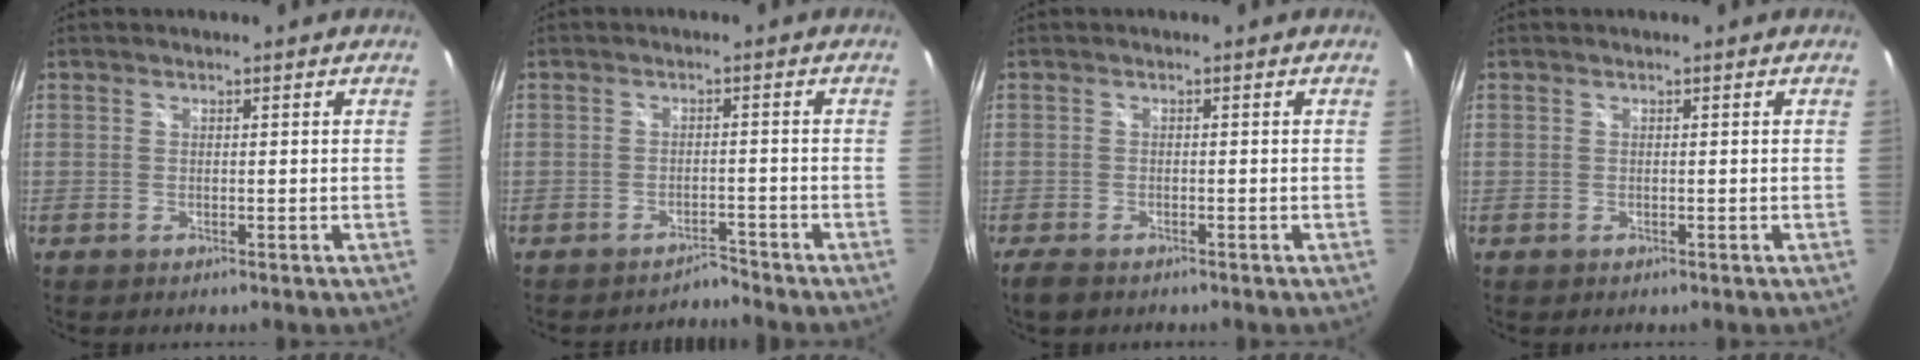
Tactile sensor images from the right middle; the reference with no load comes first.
{"total": 2.3, "force": [-2.2, 0.2, -0.6], "torque": [0.008, 0.007, -0.038]}
{"total": 3.3, "force": [-2.6, 1.2, 1.6], "torque": [-0.039, -0.014, -0.049]}
{"total": 0.0}